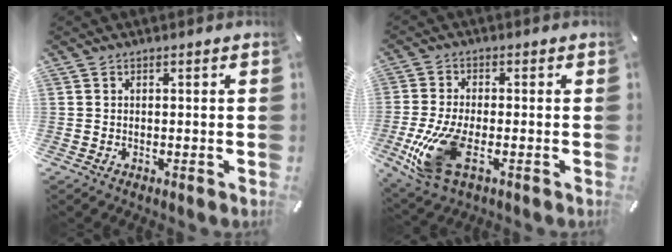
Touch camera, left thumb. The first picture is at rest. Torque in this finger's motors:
{"motor_torque": [0.98, 2.90, 0.76, -0.46, 0.25]}